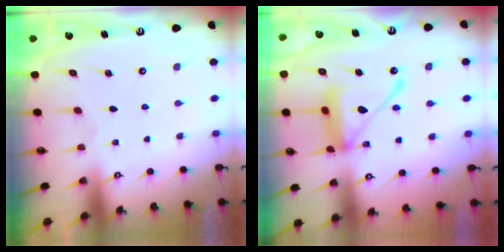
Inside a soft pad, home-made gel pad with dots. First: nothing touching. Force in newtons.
{"total": 14.8, "press": 14.8, "slide": 1.5}